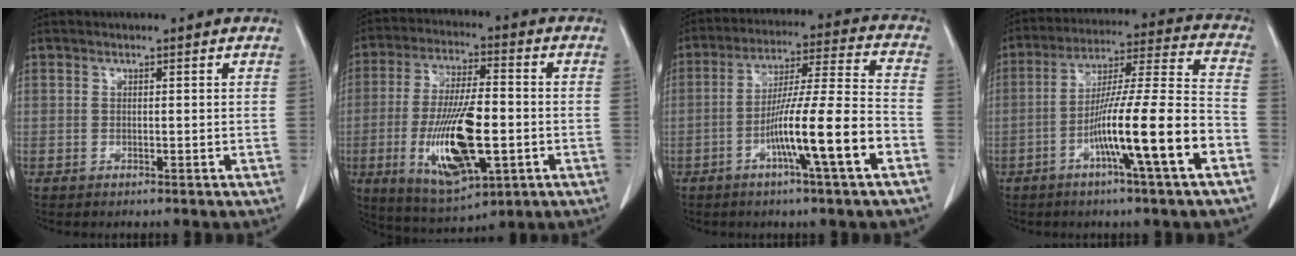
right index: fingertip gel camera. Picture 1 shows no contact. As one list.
[{"total": 16.3, "force": [-3.9, 4.8, 15.1], "torque": [-0.292, -0.011, -0.058]}, {"total": 13.8, "force": [-5.6, -0.6, 12.6], "torque": [-0.217, 0.004, -0.098]}, {"total": 15.7, "force": [-6.4, -0.5, 14.3], "torque": [-0.244, 0.004, -0.111]}]